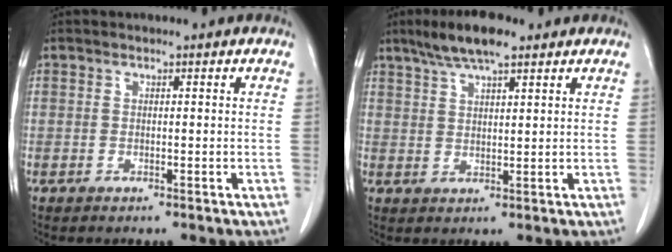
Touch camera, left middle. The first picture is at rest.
{"total": 6.9, "force": [5.0, 1.3, 4.6], "torque": [-0.094, 0.014, 0.090]}